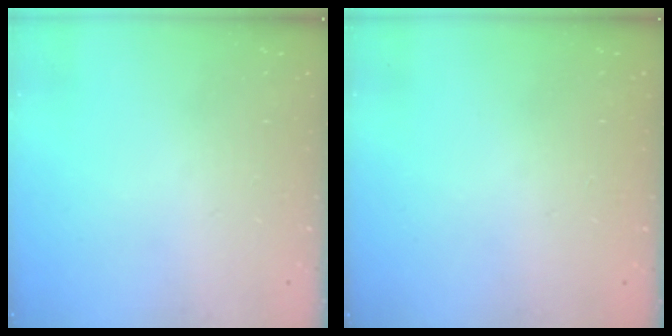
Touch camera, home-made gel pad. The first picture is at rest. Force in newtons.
{"total": 0.0}